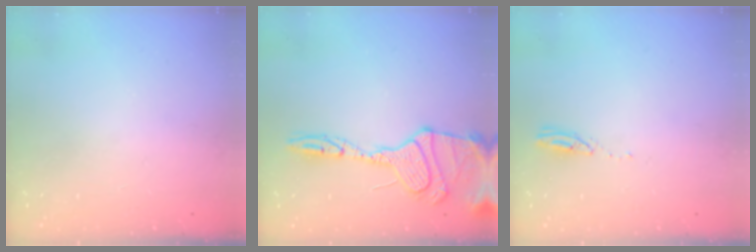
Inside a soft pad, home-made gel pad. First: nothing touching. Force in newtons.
{"total": 17.2, "press": 17.2, "slide": 1.7}
{"total": 2.9, "press": 2.8, "slide": 0.4}